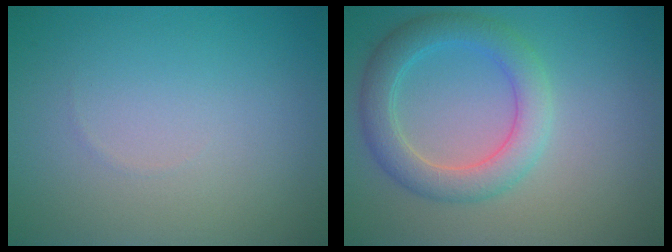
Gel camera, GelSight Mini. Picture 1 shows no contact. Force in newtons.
{"total": 4.3, "press": 4.2, "slide": 0.1}